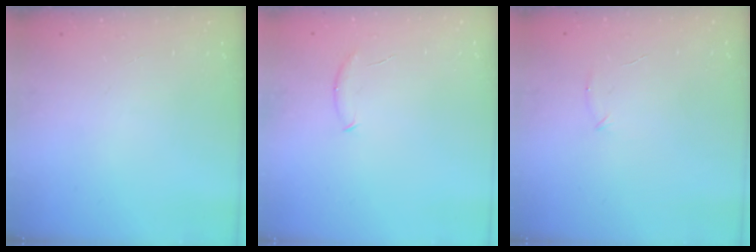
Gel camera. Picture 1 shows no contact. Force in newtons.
{"total": 5.8, "press": 5.7, "slide": 1.2}
{"total": 4.7, "press": 4.5, "slide": 1.3}